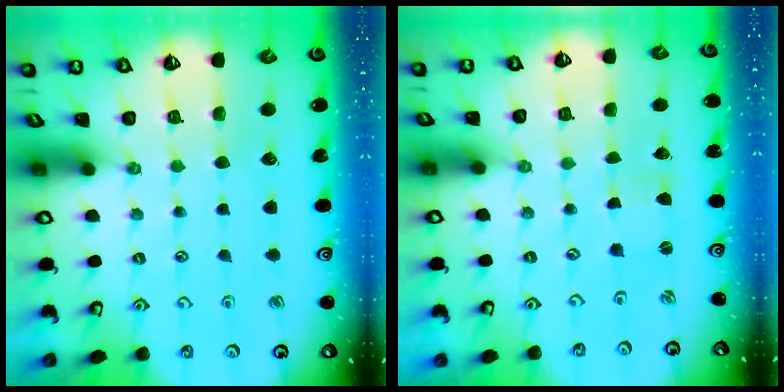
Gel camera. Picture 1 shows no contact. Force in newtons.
{"total": 0.7, "press": 0.7, "slide": 0.0}